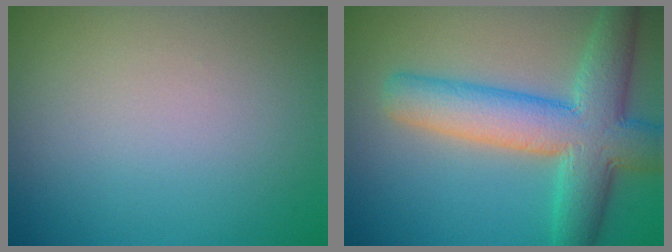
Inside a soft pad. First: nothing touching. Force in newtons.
{"total": 8.4, "press": 8.4, "slide": 0.3}